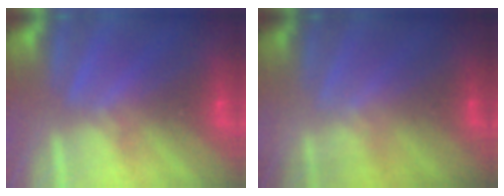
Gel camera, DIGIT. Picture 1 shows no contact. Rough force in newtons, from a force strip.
{"total": 1.8}